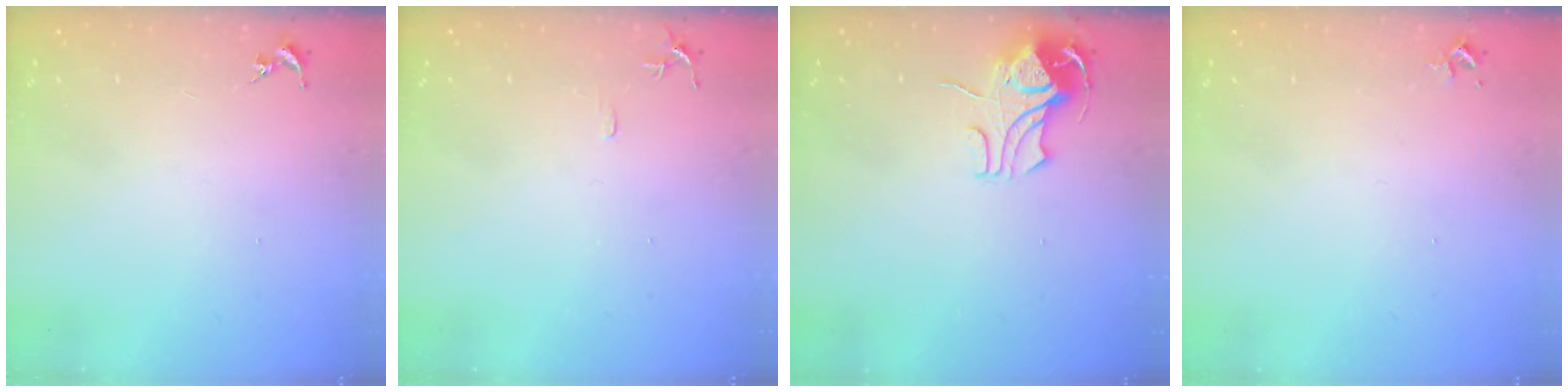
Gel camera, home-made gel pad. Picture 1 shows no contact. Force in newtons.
{"total": 5.3, "press": 5.2, "slide": 0.6}
{"total": 8.5, "press": 8.4, "slide": 0.8}
{"total": 2.4, "press": 2.4, "slide": 0.3}